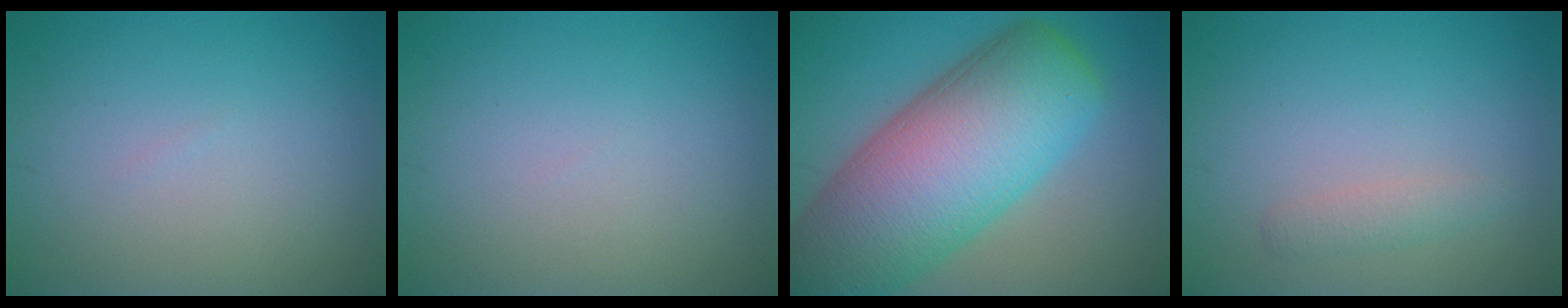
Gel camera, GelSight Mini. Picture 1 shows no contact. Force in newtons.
{"total": 0.0}
{"total": 15.0, "press": 14.9, "slide": 0.6}
{"total": 1.3, "press": 1.3, "slide": 0.0}